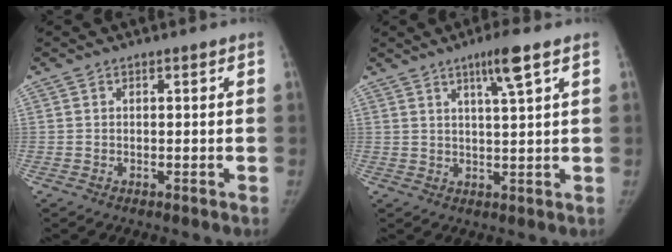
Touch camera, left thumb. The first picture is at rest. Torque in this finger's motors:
{"motor_torque": [0.85, 0.11, 0.59, -0.40, 0.17]}